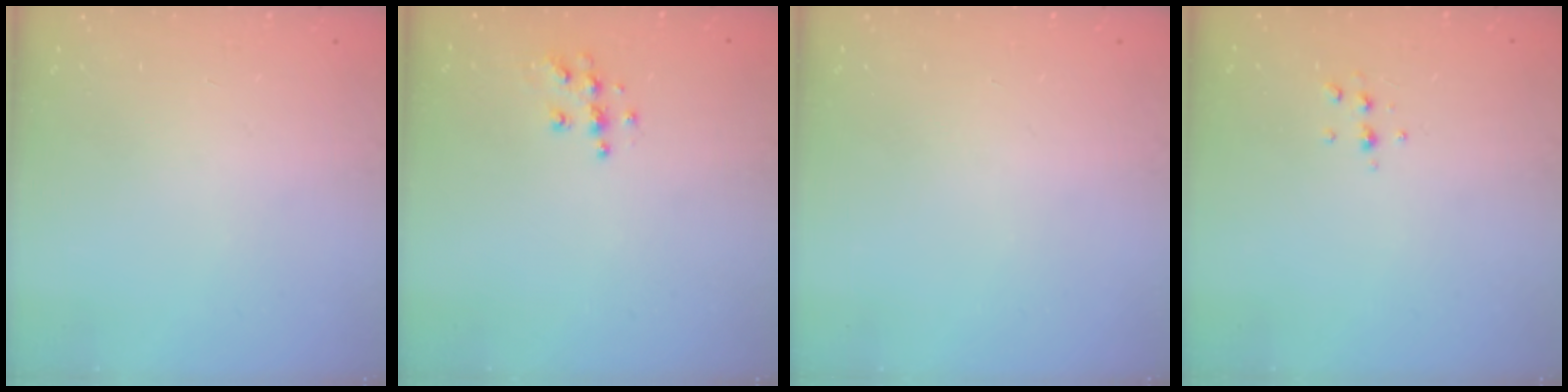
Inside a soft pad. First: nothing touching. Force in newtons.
{"total": 6.4, "press": 6.4, "slide": 0.2}
{"total": 0.0}
{"total": 4.7, "press": 4.4, "slide": 1.6}